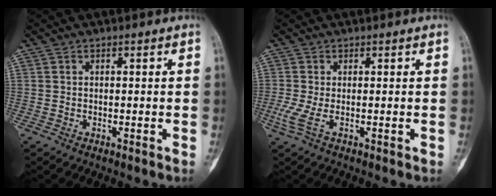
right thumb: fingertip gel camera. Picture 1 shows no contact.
{"total": 2.6, "force": [-0.6, 0.7, 2.4], "torque": [-0.071, -0.008, -0.012]}